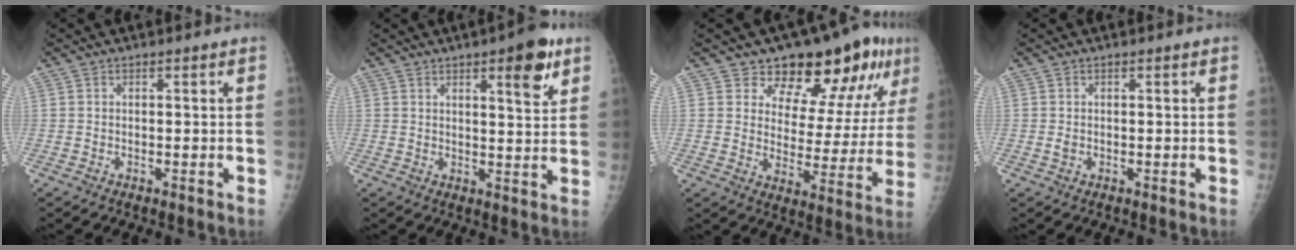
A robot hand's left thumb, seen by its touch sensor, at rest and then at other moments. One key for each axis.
{"total": 8.0, "fx": 4.3, "fy": 2.3, "fz": 6.3, "tx": -0.071, "ty": -0.022, "tz": 0.055}
{"total": 15.5, "fx": 10.2, "fy": 7.1, "fz": 9.2, "tx": -0.070, "ty": -0.062, "tz": 0.139}
{"total": 0.9, "fx": -0.1, "fy": 0.7, "fz": 0.5, "tx": -0.004, "ty": 0.000, "tz": 0.000}